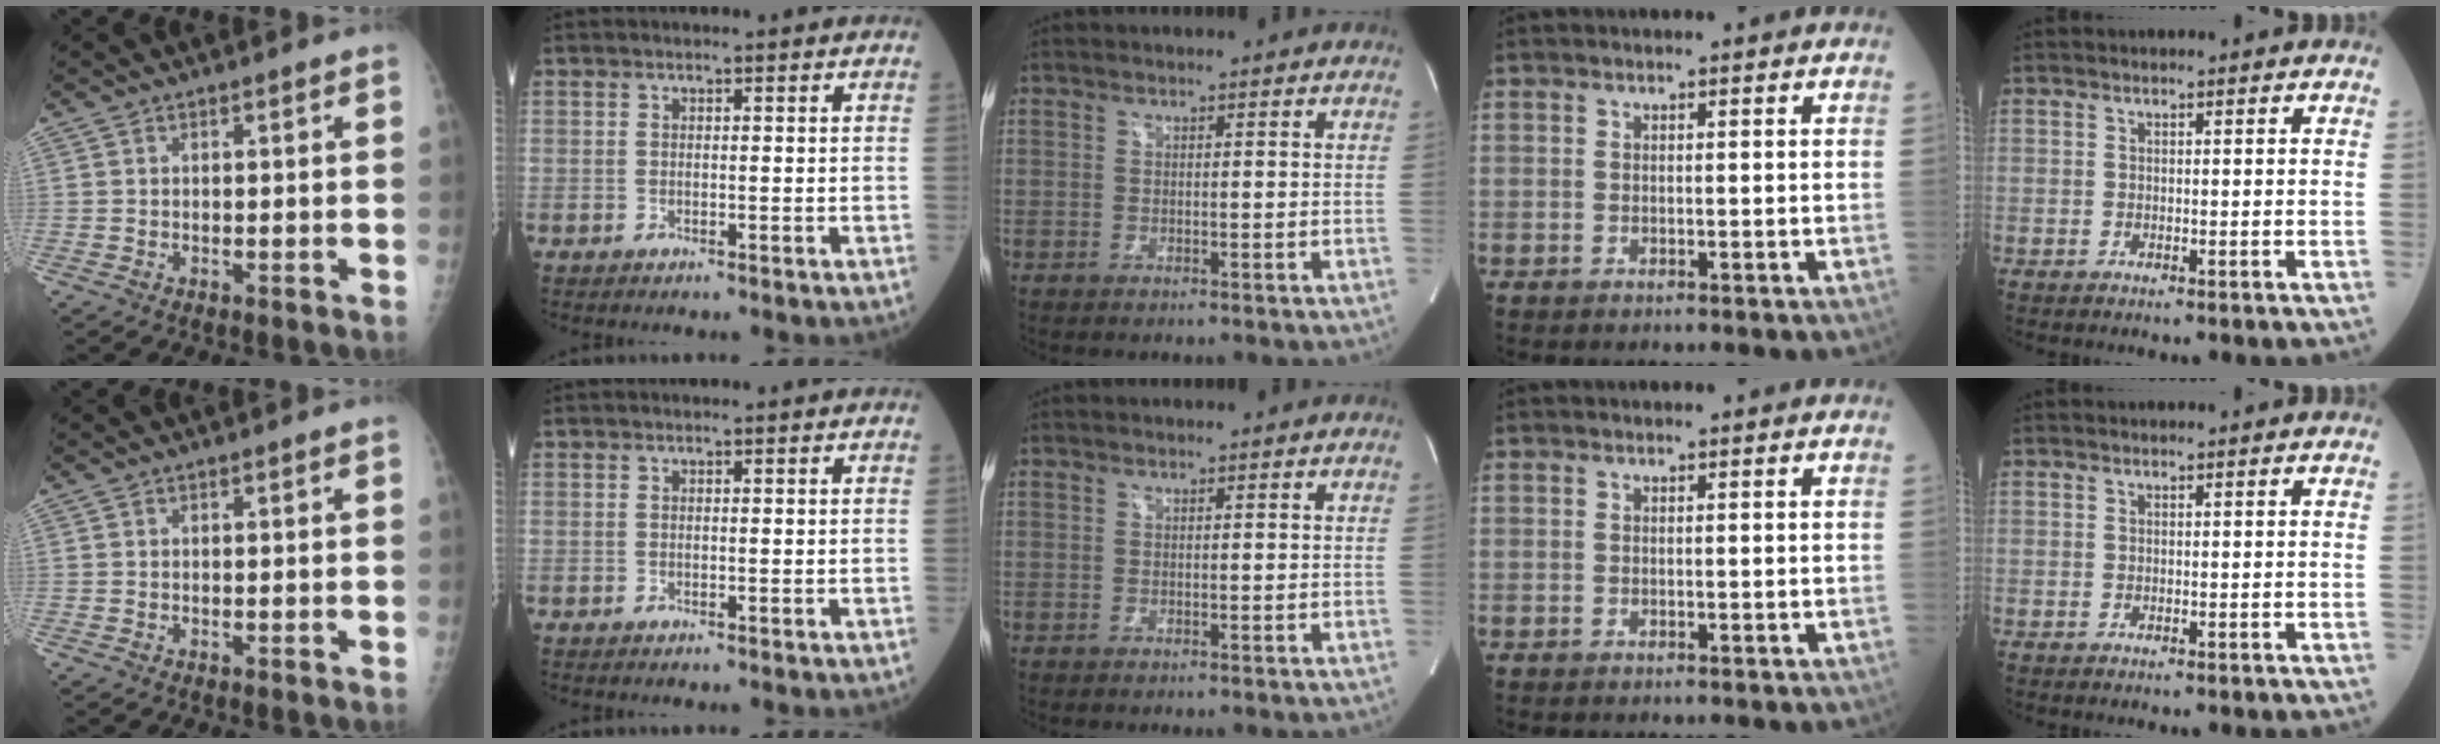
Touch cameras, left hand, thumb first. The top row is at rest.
{}